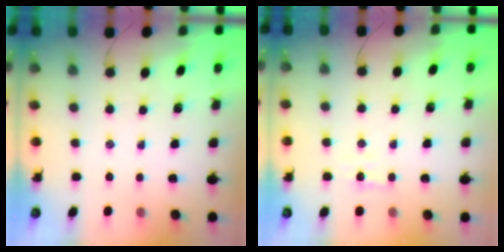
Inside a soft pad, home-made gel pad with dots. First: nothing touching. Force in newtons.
{"total": 2.9, "press": 2.8, "slide": 1.0}